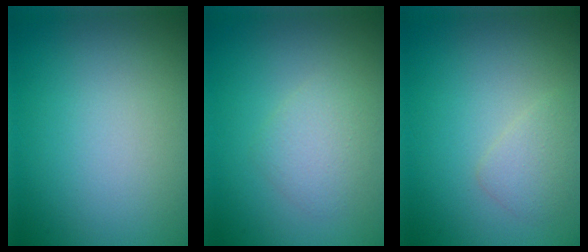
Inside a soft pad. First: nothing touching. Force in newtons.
{"total": 2.1, "press": 2.1, "slide": 0.0}
{"total": 1.7, "press": 1.7, "slide": 0.1}